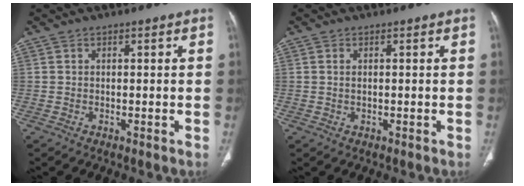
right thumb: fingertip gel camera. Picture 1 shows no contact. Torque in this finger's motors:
{"motor_torque": [-0.38, 0.28, 0.12, 0.39, -0.04]}